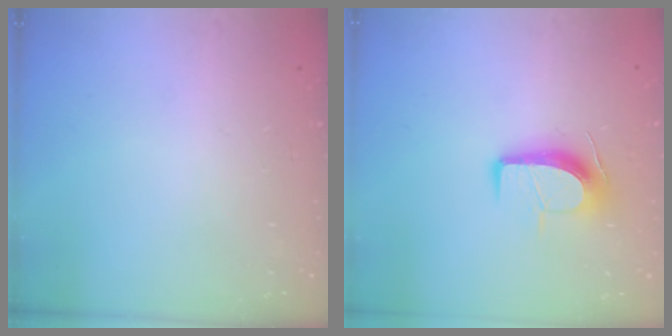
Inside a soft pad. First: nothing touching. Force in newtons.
{"total": 10.3, "press": 10.3, "slide": 0.6}